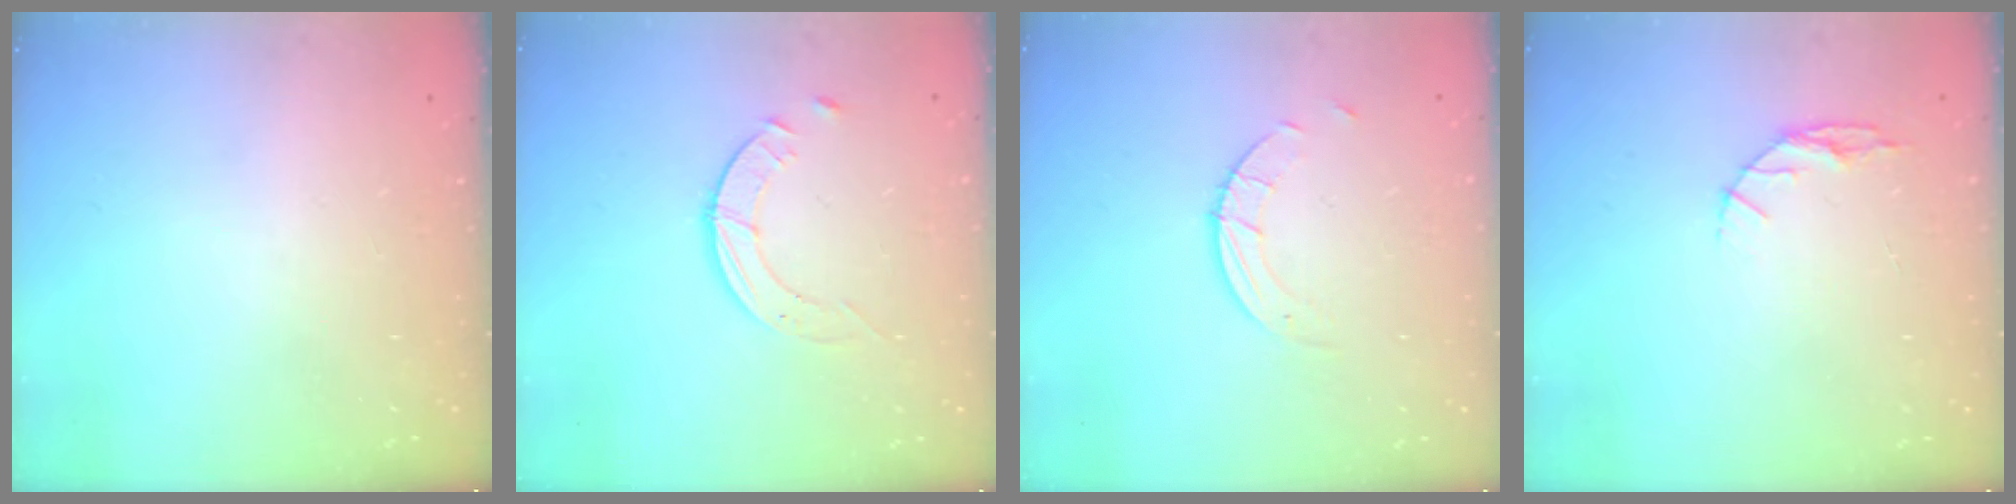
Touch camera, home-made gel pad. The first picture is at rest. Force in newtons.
{"total": 3.9, "press": 3.9, "slide": 0.4}
{"total": 2.7, "press": 2.7, "slide": 0.3}
{"total": 4.4, "press": 4.4, "slide": 0.5}